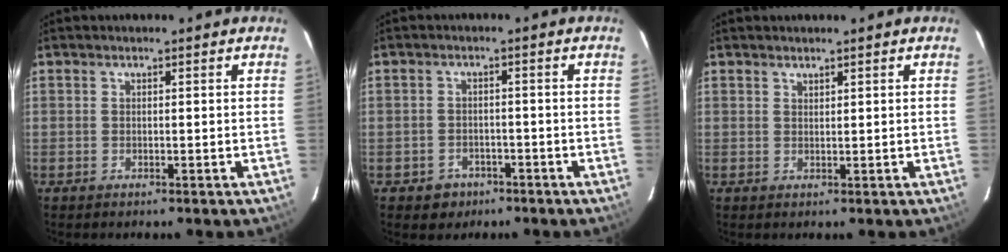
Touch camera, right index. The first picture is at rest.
{"total": 4.4, "force": [-2.5, 3.5, 0.8], "torque": [-0.030, 0.011, -0.031]}
{"total": 0.8, "force": [0.8, 0.2, 0.0], "torque": [-0.001, 0.000, 0.016]}